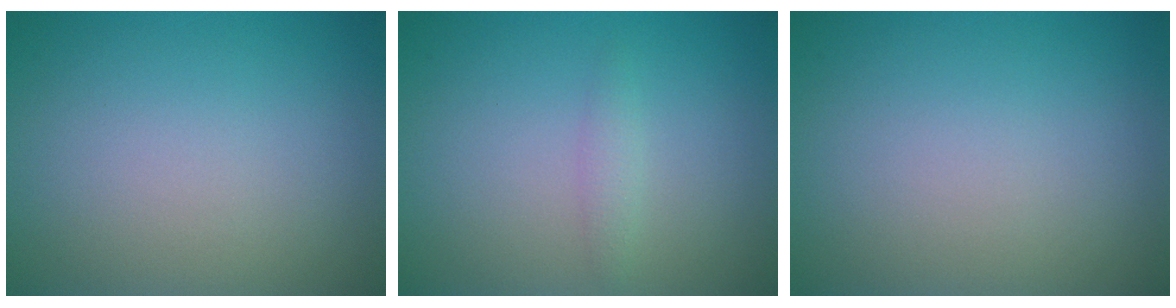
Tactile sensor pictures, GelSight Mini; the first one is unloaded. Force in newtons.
{"total": 1.0, "press": 1.0, "slide": 0.0}
{"total": 0.0}